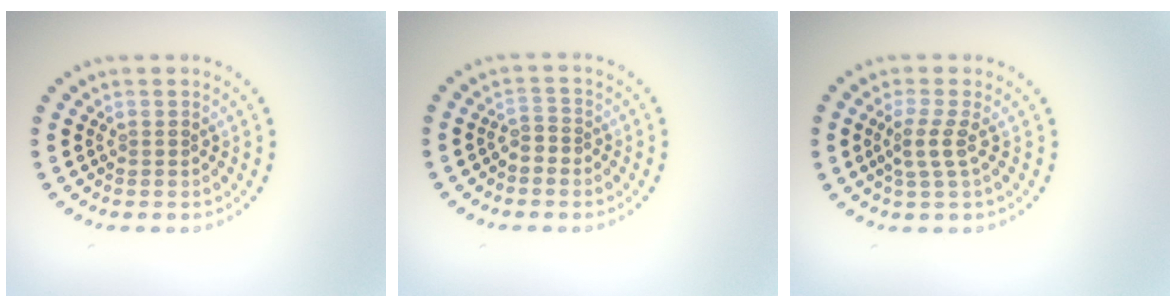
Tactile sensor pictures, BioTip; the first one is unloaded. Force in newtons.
{"total": 1.5, "press": 1.2, "slide": 0.8}
{"total": 2.3, "press": 1.7, "slide": 1.5}